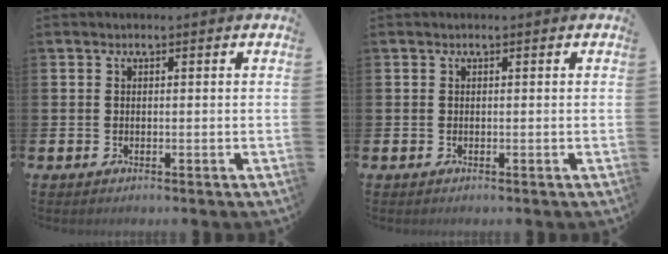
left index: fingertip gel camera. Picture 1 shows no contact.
{"total": 0.0}